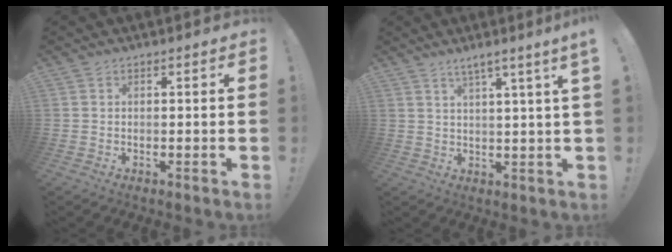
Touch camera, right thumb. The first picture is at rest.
{"total": 5.2, "force": [2.8, -1.1, 4.3], "torque": [-0.067, -0.015, 0.041]}